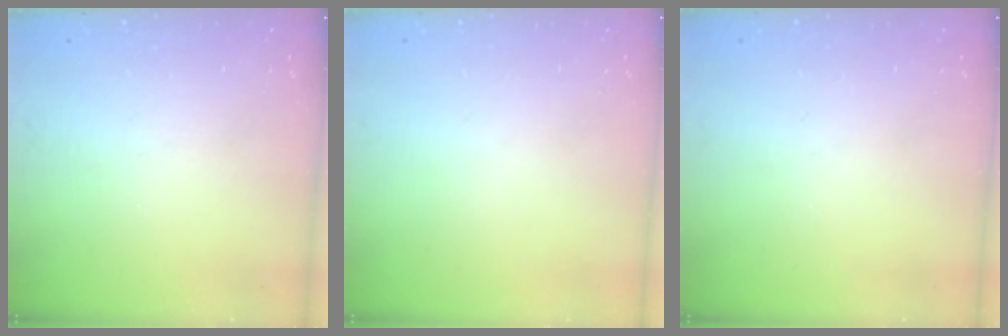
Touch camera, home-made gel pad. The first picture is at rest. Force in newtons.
{"total": 0.0}
{"total": 0.0}